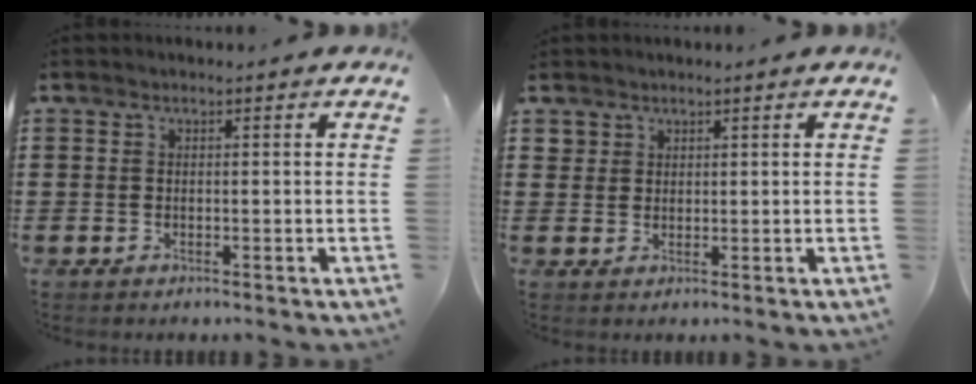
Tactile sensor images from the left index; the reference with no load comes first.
{"total": 1.8, "force": [1.4, 1.2, 0.1], "torque": [-0.007, 0.003, 0.028]}